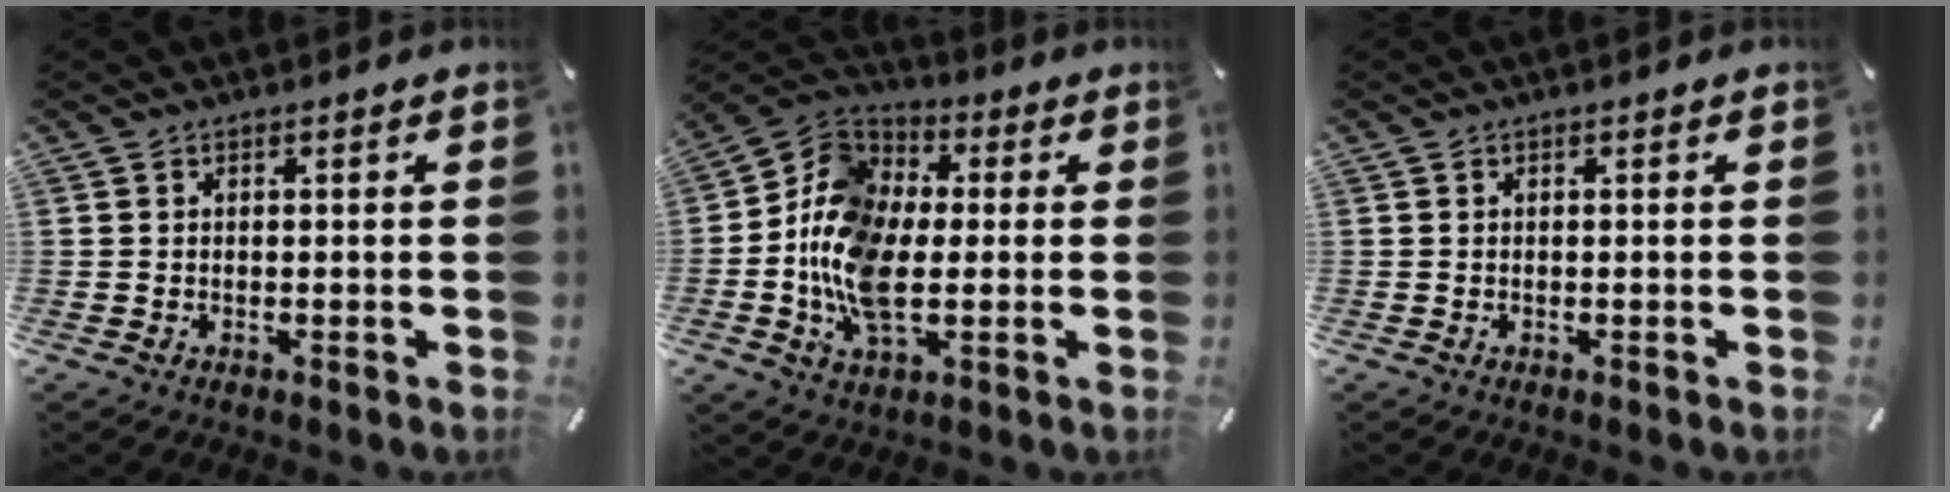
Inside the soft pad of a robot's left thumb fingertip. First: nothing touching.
{"total": 14.1, "force": [-3.6, 9.2, 10.1], "torque": [-0.242, 0.007, -0.074]}
{"total": 0.0}